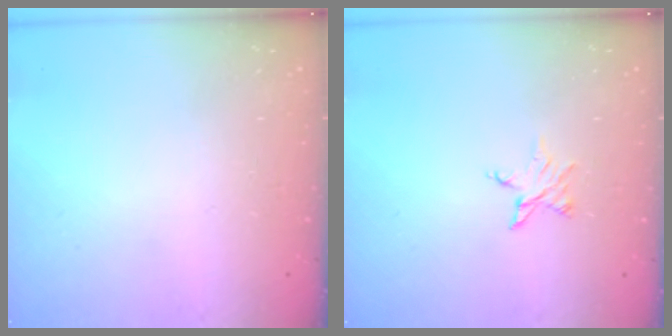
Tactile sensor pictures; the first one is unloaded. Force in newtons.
{"total": 3.4, "press": 3.3, "slide": 0.4}